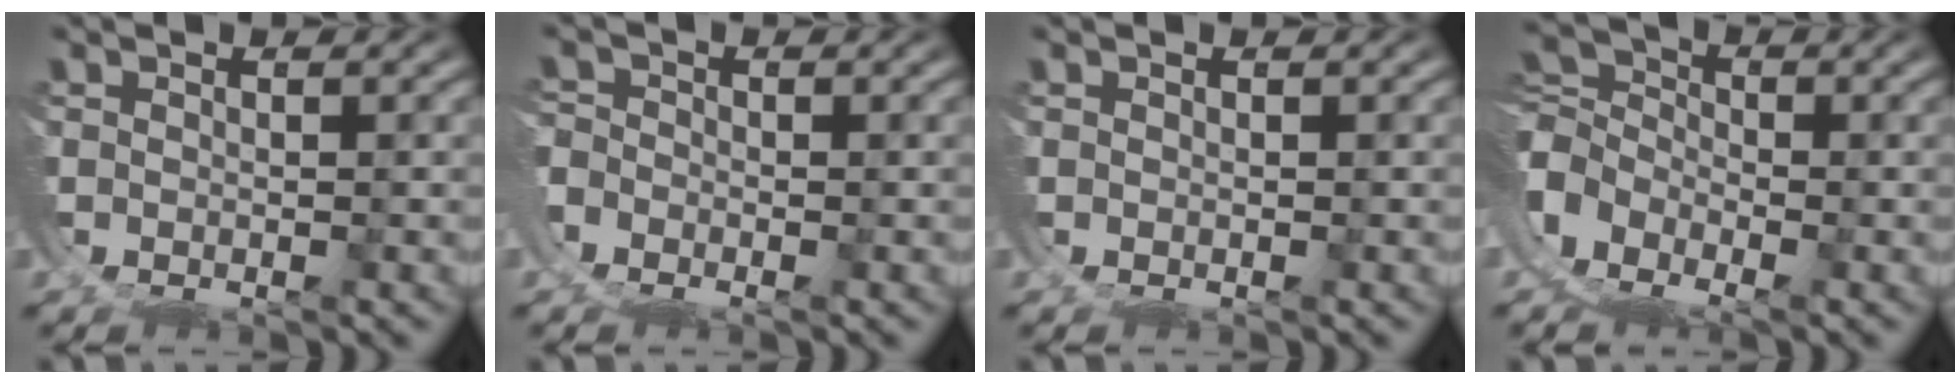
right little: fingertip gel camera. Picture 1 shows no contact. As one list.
[{"total": 1.7, "force": [-1.2, 1.3, 0.0], "torque": [-0.007, -0.003, -0.028]}, {"total": 0.0}, {"total": 8.8, "force": [-2.2, 7.9, 3.4], "torque": [-0.107, -0.031, -0.043]}]